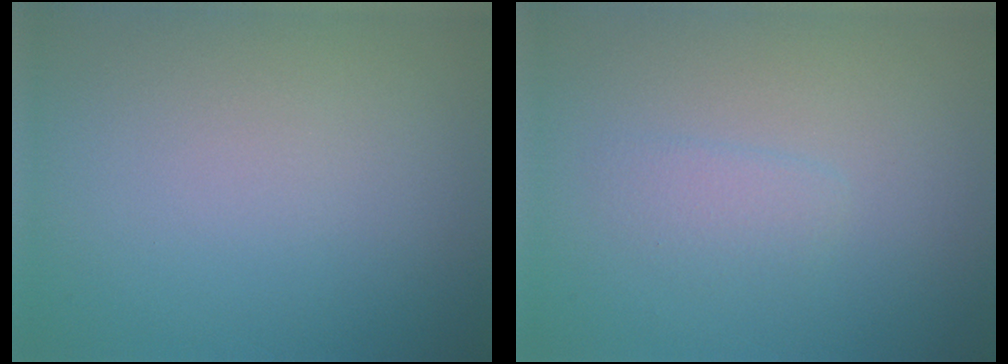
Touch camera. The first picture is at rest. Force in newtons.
{"total": 1.2, "press": 1.2, "slide": 0.0}